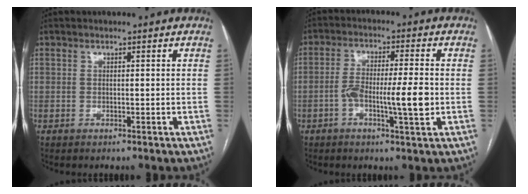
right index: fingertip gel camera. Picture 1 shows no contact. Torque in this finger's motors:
{"motor_torque": [0.09, -0.05, 0.27, 0.07]}